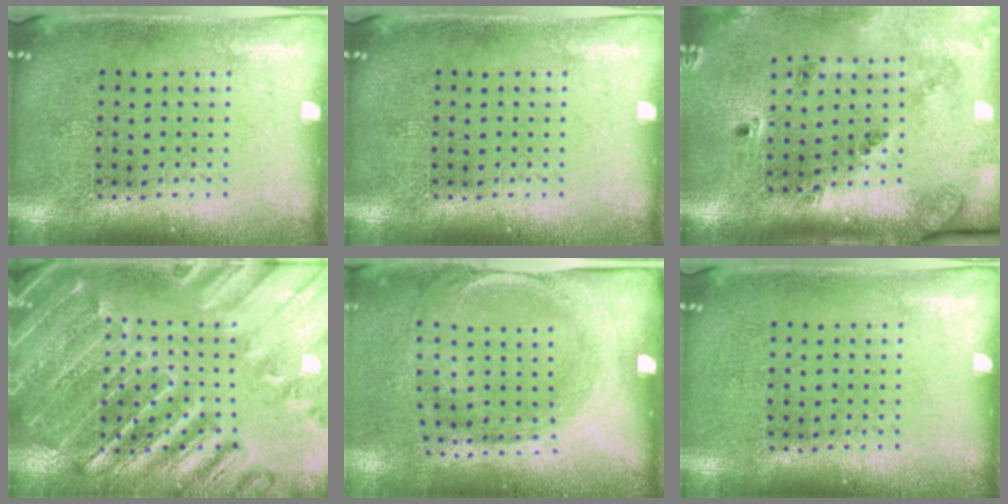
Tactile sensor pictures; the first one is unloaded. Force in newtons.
{"total": 0.0}
{"total": 1.8, "press": 1.6, "slide": 0.8}
{"total": 2.7, "press": 2.7, "slide": 0.4}
{"total": 1.7, "press": 1.2, "slide": 1.1}
{"total": 0.0}